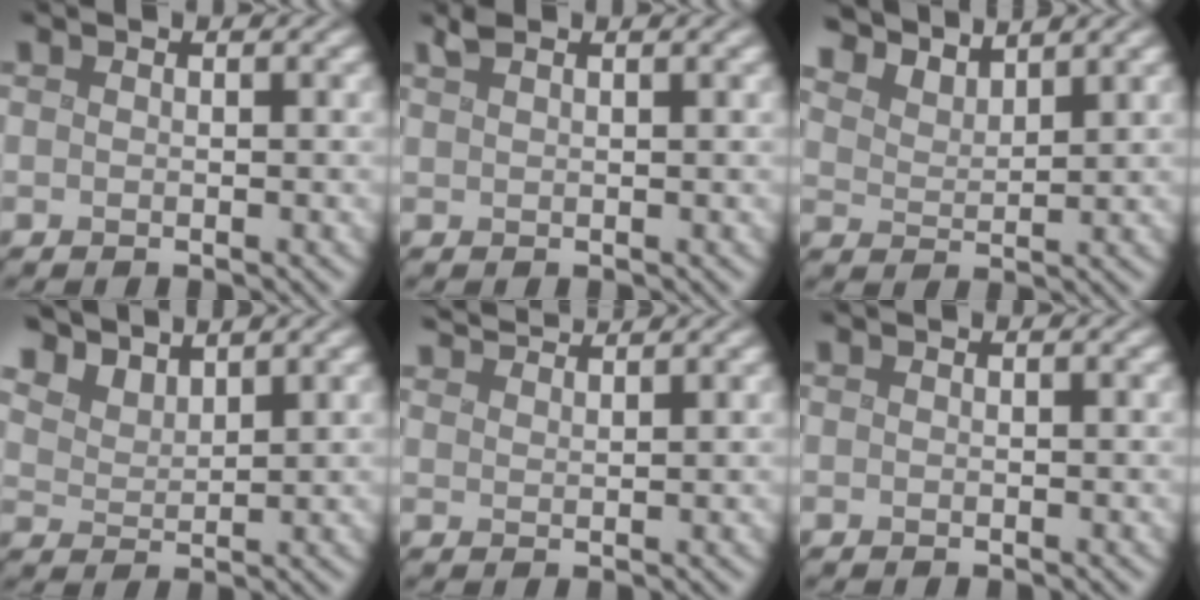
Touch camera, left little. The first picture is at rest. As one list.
[{"total": 2.4, "force": [1.8, 0.6, 1.5], "torque": [-0.019, 0.010, 0.033]}, {"total": 4.6, "force": [4.4, 0.9, 1.1], "torque": [-0.034, -0.003, 0.085]}, {"total": 4.9, "force": [4.4, 1.5, 1.4], "torque": [-0.043, -0.005, 0.090]}, {"total": 3.3, "force": [3.2, 0.4, 0.9], "torque": [-0.007, 0.009, 0.052]}, {"total": 0.0}]